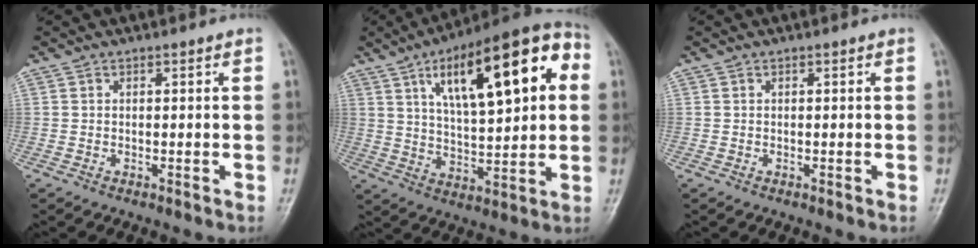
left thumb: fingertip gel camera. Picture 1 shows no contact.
{"total": 22.8, "force": [7.2, 8.5, 19.9], "torque": [-0.275, 0.011, 0.104]}
{"total": 0.0}